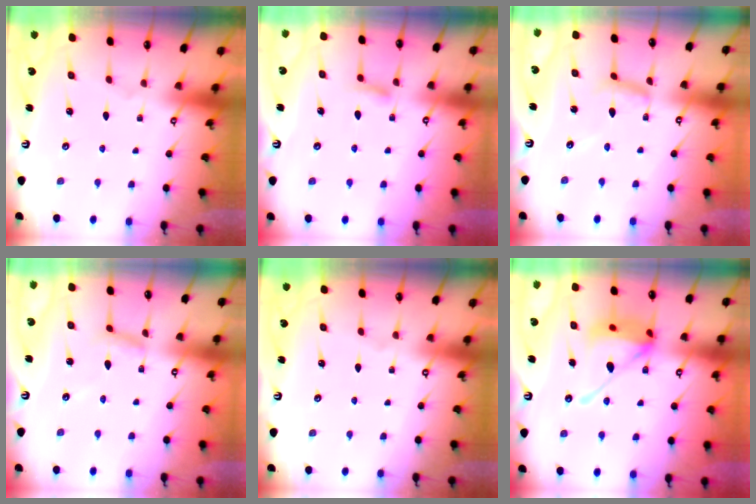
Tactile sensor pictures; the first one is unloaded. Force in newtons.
{"total": 5.3, "press": 5.2, "slide": 0.6}
{"total": 8.5, "press": 8.5, "slide": 0.3}
{"total": 6.1, "press": 6.1, "slide": 0.3}
{"total": 0.0}
{"total": 16.3, "press": 16.2, "slide": 2.1}